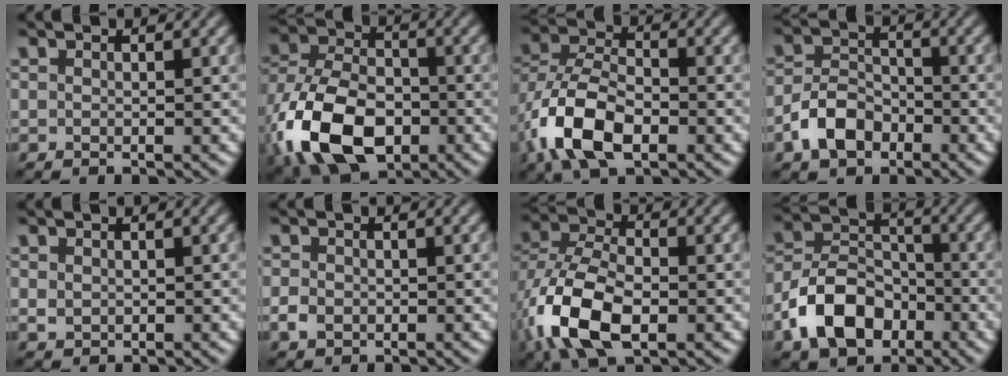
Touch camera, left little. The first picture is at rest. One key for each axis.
{"total": 13.6, "fx": -5.6, "fy": 8.3, "fz": 9.3, "tx": -0.215, "ty": -0.021, "tz": -0.114}
{"total": 8.6, "fx": -3.8, "fy": 4.5, "fz": 6.2, "tx": -0.138, "ty": 0.002, "tz": -0.082}
{"total": 4.4, "fx": -2.6, "fy": 2.8, "fz": 2.3, "tx": -0.048, "ty": 0.005, "tz": -0.055}
{"total": 0.9, "fx": 0.1, "fy": 0.7, "fz": 0.5, "tx": -0.012, "ty": -0.002, "tz": 0.007}
{"total": 1.5, "fx": -0.5, "fy": 1.2, "fz": 0.7, "tx": -0.013, "ty": 0.001, "tz": -0.012}
{"total": 9.5, "fx": -3.5, "fy": 5.2, "fz": 7.1, "tx": -0.164, "ty": -0.002, "tz": -0.077}
{"total": 7.5, "fx": -3.7, "fy": 4.9, "fz": 4.2, "tx": -0.081, "ty": 0.005, "tz": -0.079}